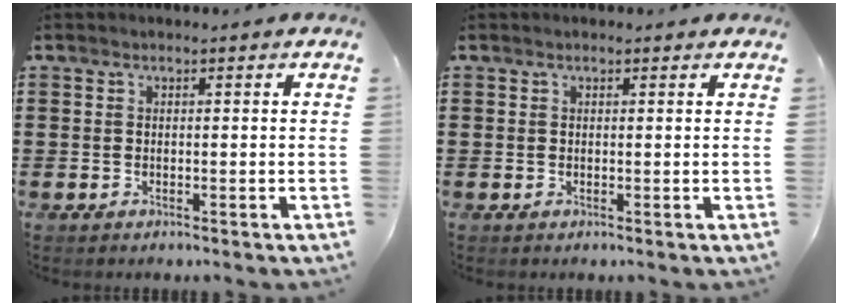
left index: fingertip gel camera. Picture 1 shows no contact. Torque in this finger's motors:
{"motor_torque": [2.14, 0.00, 0.20, 0.01]}